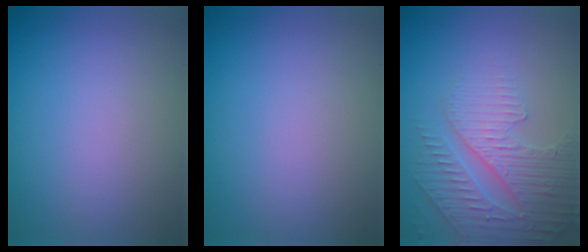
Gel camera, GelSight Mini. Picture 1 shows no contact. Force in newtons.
{"total": 0.0}
{"total": 4.7, "press": 3.9, "slide": 2.7}